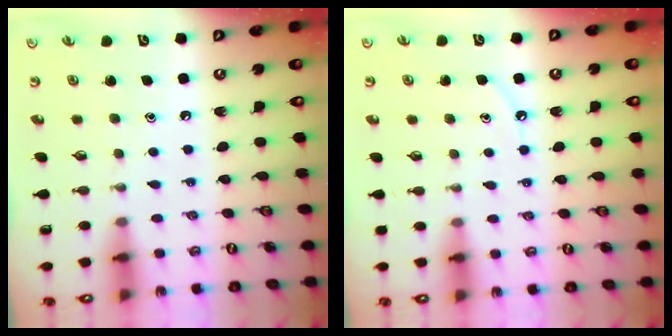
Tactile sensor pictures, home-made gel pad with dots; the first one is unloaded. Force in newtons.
{"total": 4.7, "press": 4.7, "slide": 0.4}